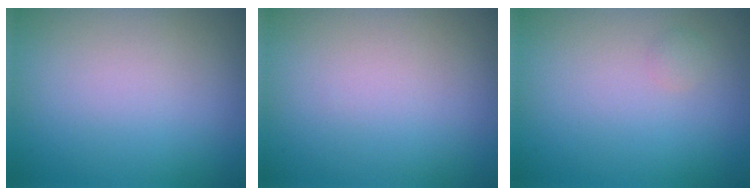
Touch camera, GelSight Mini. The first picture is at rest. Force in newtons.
{"total": 0.0}
{"total": 0.5, "press": 0.5, "slide": 0.0}